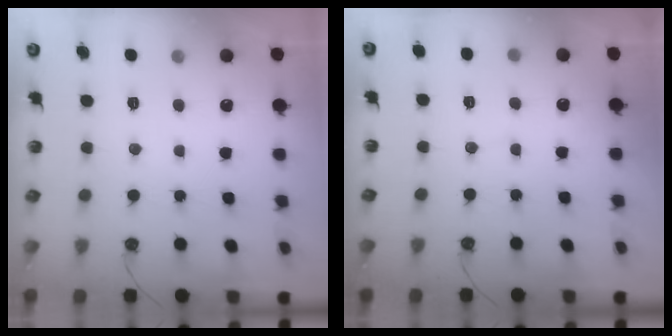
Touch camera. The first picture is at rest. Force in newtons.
{"total": 1.7, "press": 1.7, "slide": 0.1}